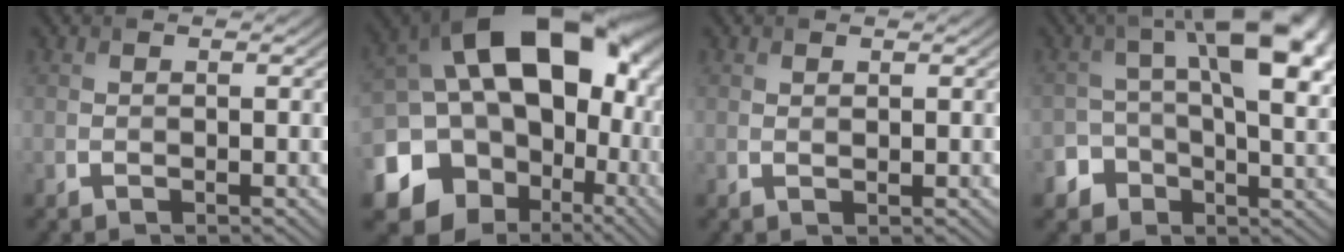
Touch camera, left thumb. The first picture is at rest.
{"total": 22.1, "force": [-0.4, 17.9, 13.0], "torque": [-0.262, -0.028, -0.003]}
{"total": 0.6, "force": [0.5, 0.1, 0.3], "torque": [-0.007, 0.000, 0.012]}
{"total": 13.0, "force": [0.8, 8.0, 10.2], "torque": [-0.153, -0.008, 0.016]}